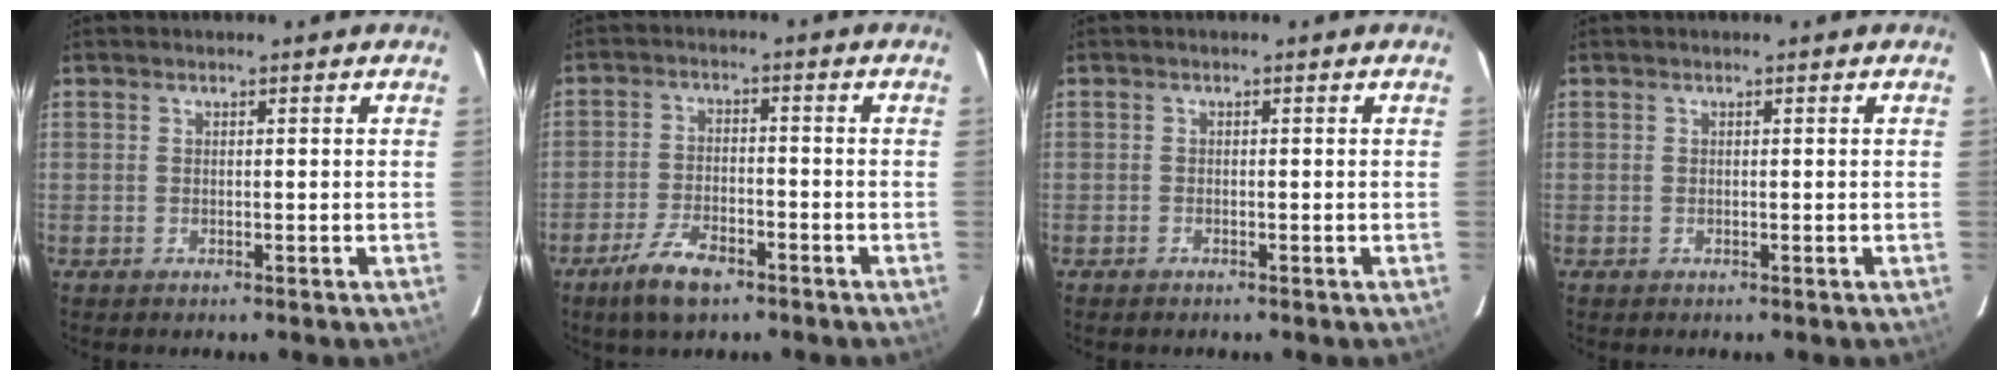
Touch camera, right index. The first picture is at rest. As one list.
[{"total": 7.8, "force": [-5.3, 3.1, 4.8], "torque": [-0.117, -0.006, -0.097]}, {"total": 0.7, "force": [-0.6, 0.3, 0.1], "torque": [-0.004, 0.003, -0.012]}, {"total": 0.0}]